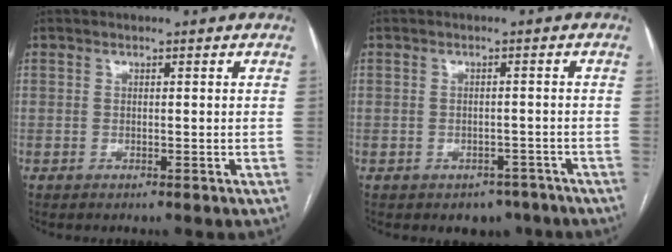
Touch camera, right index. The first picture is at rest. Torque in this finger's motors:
{"motor_torque": [0.30, -0.35, -0.03, -0.02]}